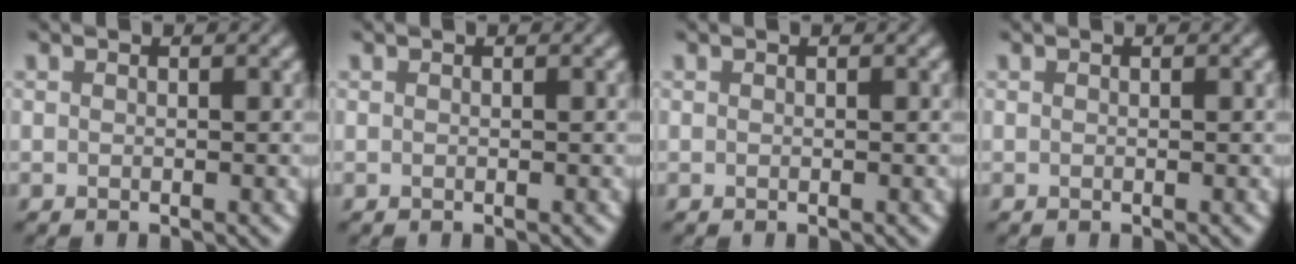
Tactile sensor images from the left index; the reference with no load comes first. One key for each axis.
{"total": 0.0}
{"total": 0.0}
{"total": 0.0}